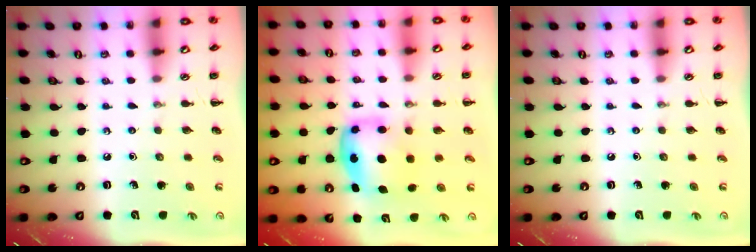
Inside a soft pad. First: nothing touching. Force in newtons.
{"total": 5.9, "press": 5.7, "slide": 1.3}
{"total": 0.0}